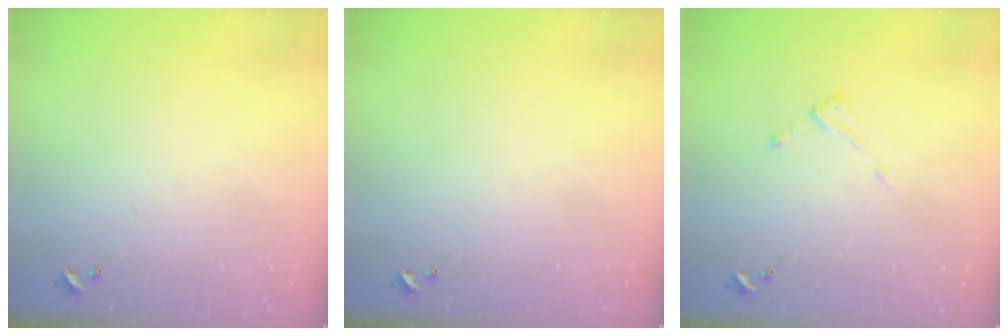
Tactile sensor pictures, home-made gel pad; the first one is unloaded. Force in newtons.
{"total": 0.0}
{"total": 3.8, "press": 3.8, "slide": 0.3}